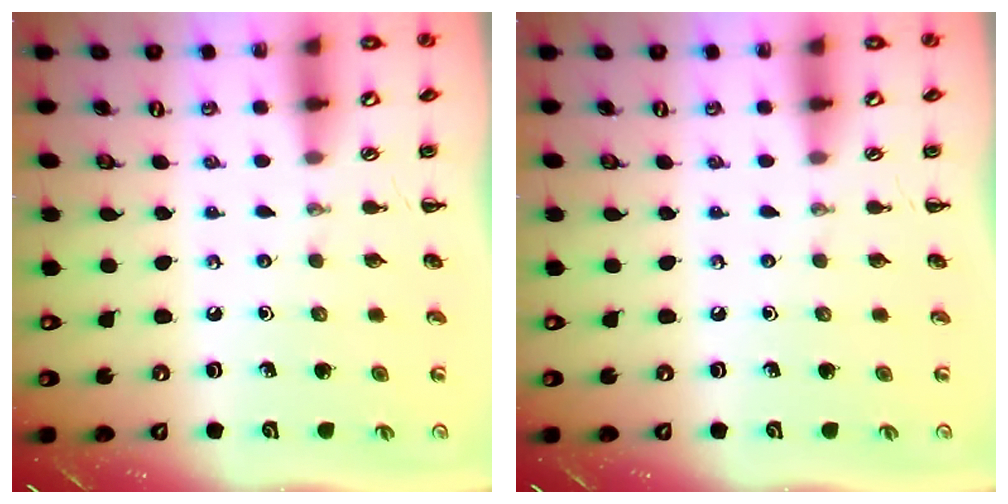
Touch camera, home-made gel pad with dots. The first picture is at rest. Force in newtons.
{"total": 0.0}